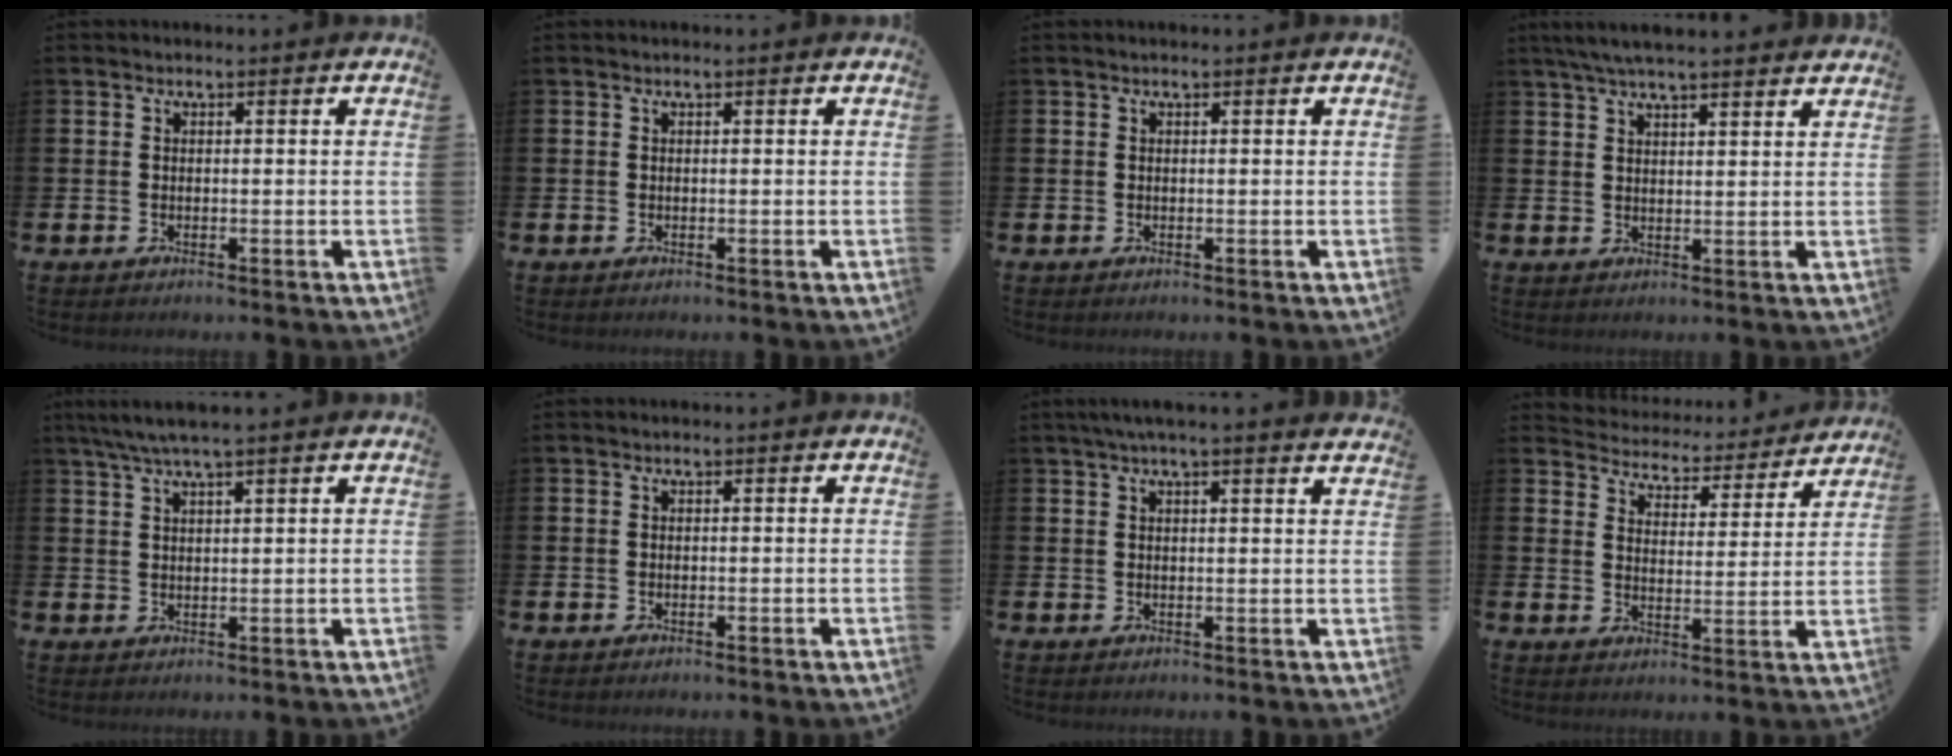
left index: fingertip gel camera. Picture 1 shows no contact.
{"total": 0.0}
{"total": 0.0}
{"total": 5.0, "force": [4.7, 0.2, 1.9], "torque": [-0.051, -0.009, 0.086]}
{"total": 3.9, "force": [3.1, 0.0, 2.3], "torque": [-0.052, -0.002, 0.057]}
{"total": 0.0}
{"total": 2.7, "force": [2.5, -0.3, 1.1], "torque": [-0.028, -0.003, 0.045]}
{"total": 4.3, "force": [4.2, 0.9, 0.0], "torque": [-0.019, -0.045, 0.066]}